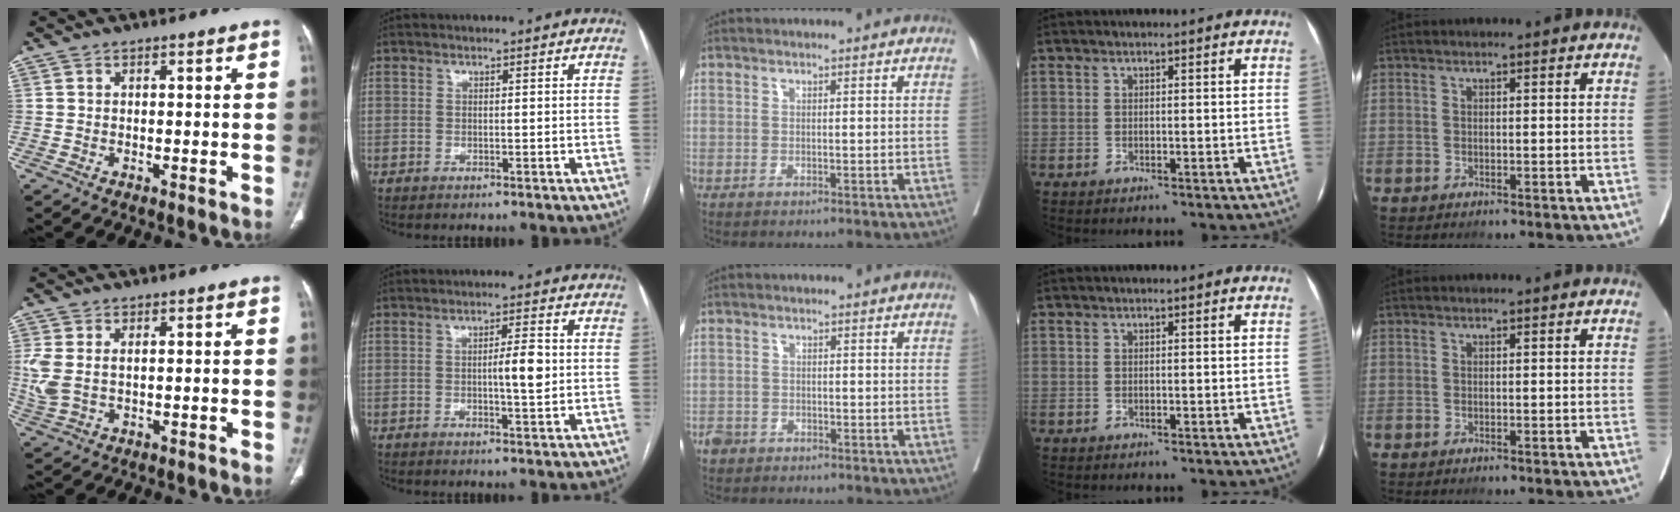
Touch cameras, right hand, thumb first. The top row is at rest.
{"thumb": {"total": 5.6, "force": [0.9, 3.2, 4.6], "torque": [-0.127, 0.006, 0.031]}, "index": {"total": 4.2, "force": [-0.1, 0.5, 4.2], "torque": [-0.064, 0.001, -0.002]}, "middle": {"total": 1.9, "force": [-1.4, 1.2, 0.1], "torque": [-0.008, 0.004, -0.026]}}